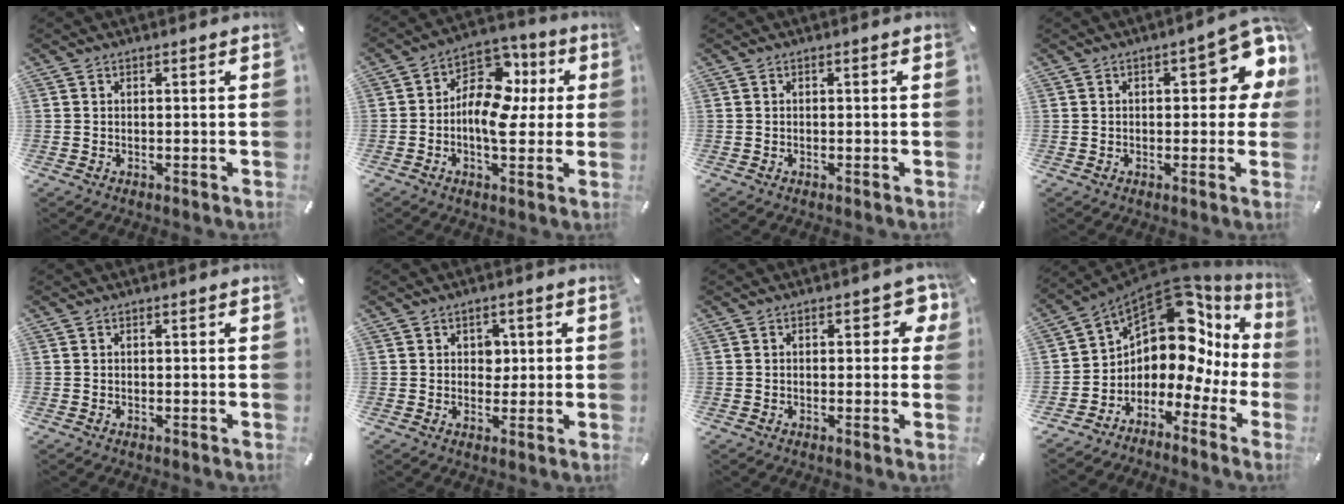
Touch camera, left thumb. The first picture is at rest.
{"total": 13.2, "force": [-0.3, 9.1, 9.5], "torque": [-0.151, -0.004, -0.009]}
{"total": 0.0}
{"total": 12.4, "force": [3.5, 5.3, 10.6], "torque": [-0.132, -0.015, 0.056]}
{"total": 0.0}
{"total": 3.6, "force": [0.5, 3.0, 1.9], "torque": [-0.017, -0.003, 0.000]}
{"total": 5.4, "force": [1.3, 2.9, 4.3], "torque": [-0.048, -0.002, 0.013]}
{"total": 12.9, "force": [7.6, 7.3, 7.5], "torque": [-0.127, -0.082, 0.124]}